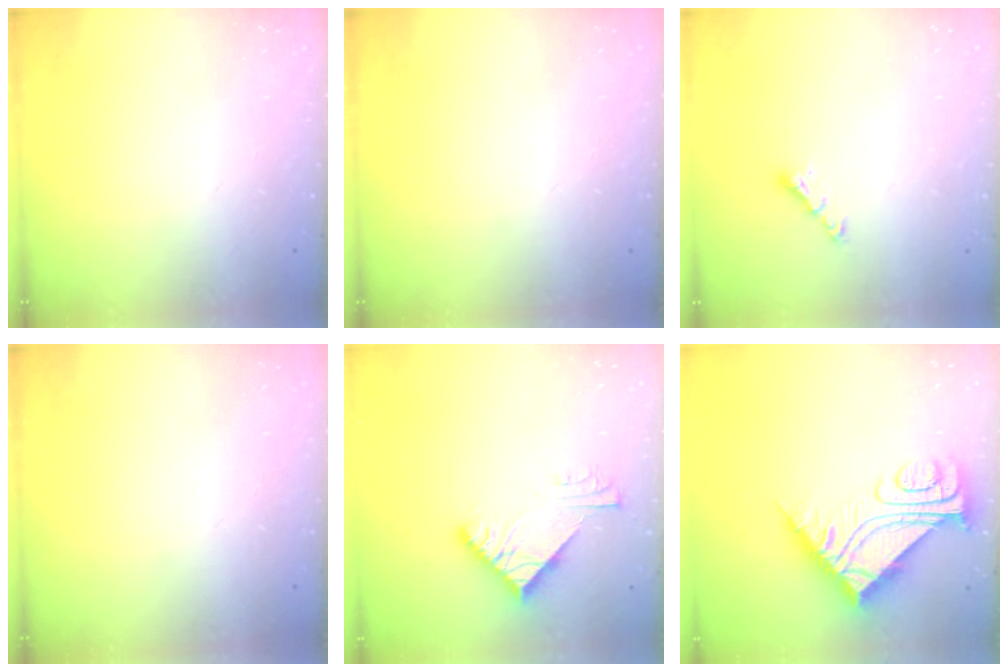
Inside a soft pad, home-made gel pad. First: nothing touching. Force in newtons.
{"total": 0.0}
{"total": 4.1, "press": 4.1, "slide": 0.5}
{"total": 0.0}
{"total": 6.6, "press": 6.6, "slide": 0.5}
{"total": 10.7, "press": 10.7, "slide": 1.0}